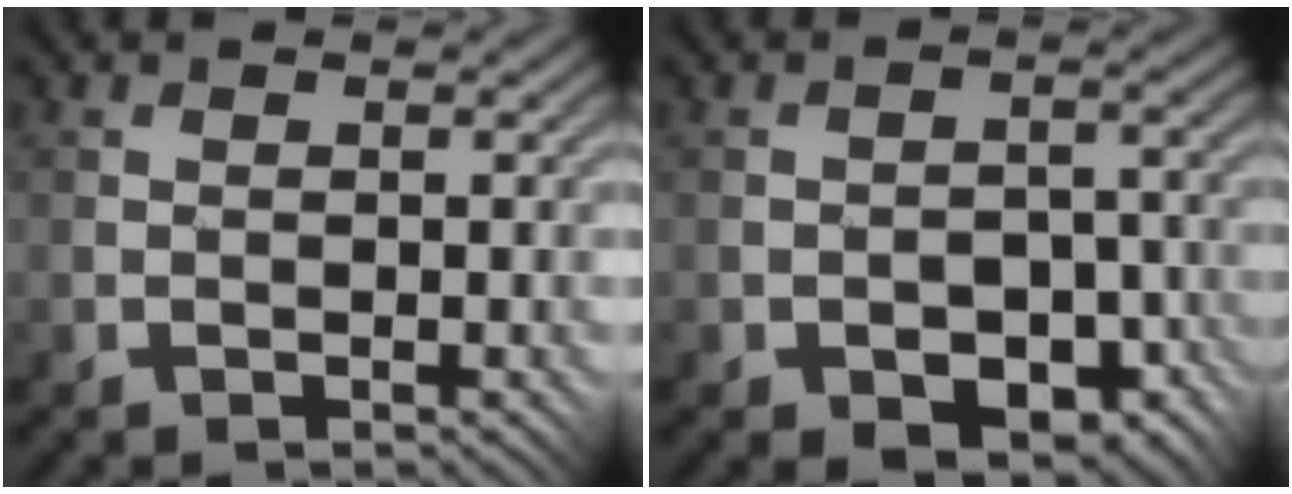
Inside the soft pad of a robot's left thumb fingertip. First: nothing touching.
{"total": 7.2, "force": [-4.2, 4.2, 4.0], "torque": [-0.057, -0.001, -0.060]}